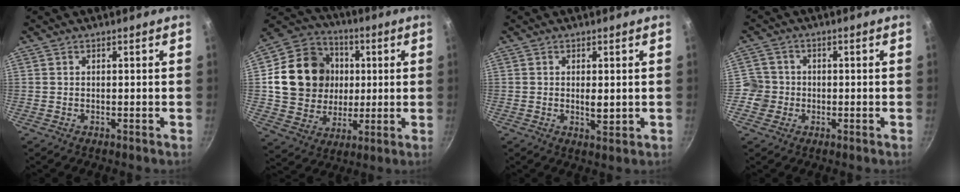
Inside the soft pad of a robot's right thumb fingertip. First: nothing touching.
{"total": 19.6, "force": [2.5, 17.0, 9.5], "torque": [-0.148, 0.017, 0.046]}
{"total": 2.8, "force": [0.0, 1.1, 2.6], "torque": [-0.046, -0.007, 0.003]}
{"total": 4.5, "force": [-1.1, 4.3, 0.7], "torque": [0.016, 0.013, -0.028]}